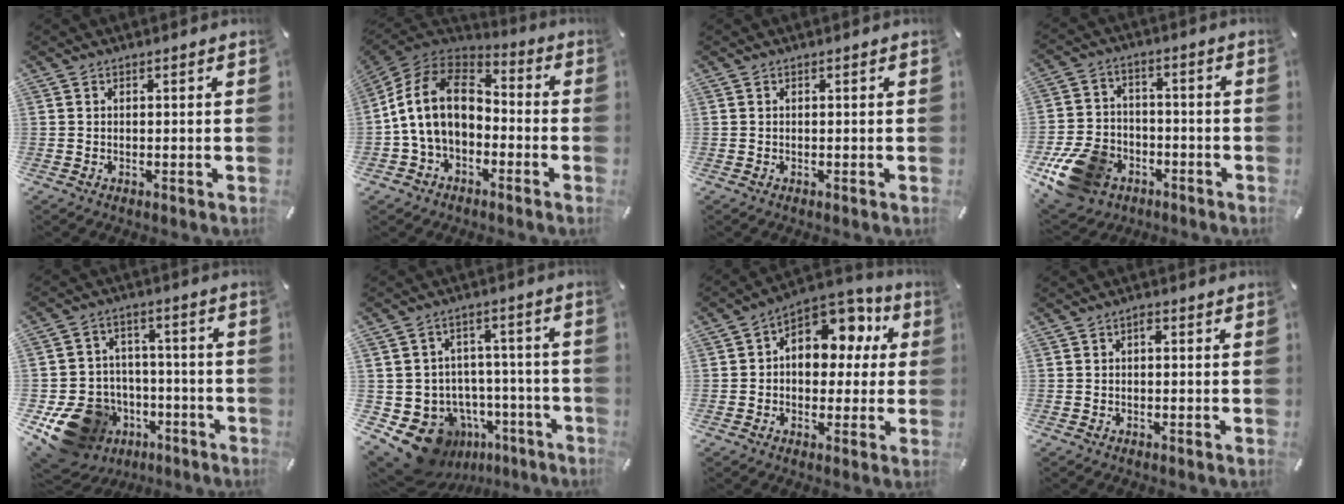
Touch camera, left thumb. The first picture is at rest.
{"total": 16.5, "force": [-0.9, 12.0, 11.2], "torque": [-0.247, 0.030, -0.023]}
{"total": 0.0}
{"total": 14.8, "force": [-7.3, 10.8, 7.1], "torque": [-0.131, 0.053, -0.120]}
{"total": 16.4, "force": [-7.2, 13.2, 6.5], "torque": [-0.125, 0.040, -0.103]}
{"total": 13.5, "force": [-7.7, 10.1, 4.7], "torque": [-0.083, 0.047, -0.113]}
{"total": 11.4, "force": [4.1, 8.6, 6.2], "torque": [-0.082, -0.032, 0.075]}
{"total": 1.3, "force": [-0.1, 0.7, 1.1], "torque": [-0.023, 0.007, -0.004]}